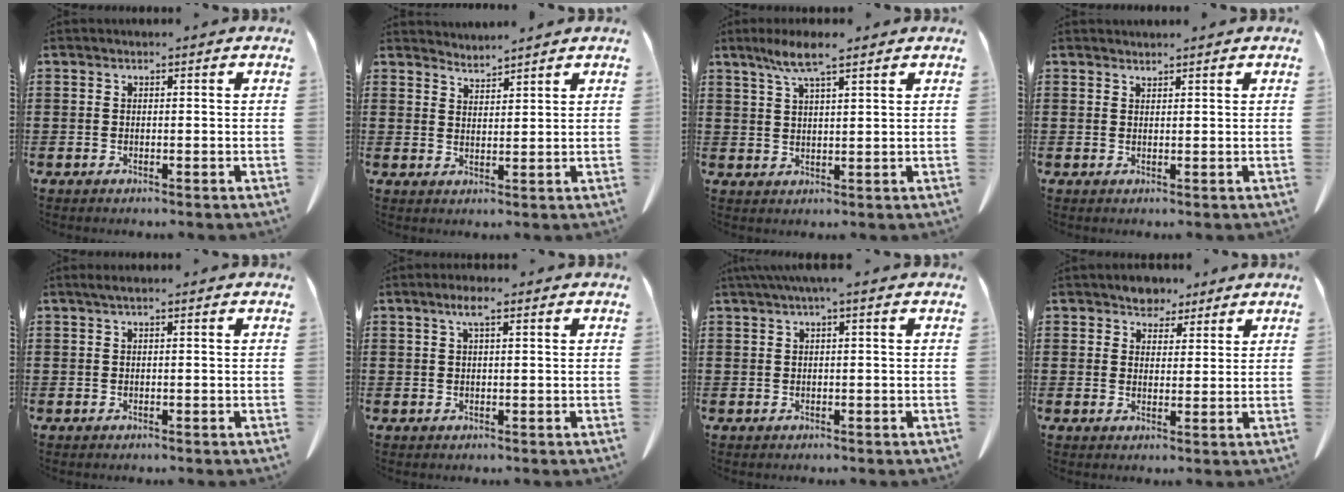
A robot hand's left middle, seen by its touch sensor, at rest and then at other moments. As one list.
[{"total": 2.6, "force": [2.6, -0.4, -0.5], "torque": [0.002, -0.010, 0.049]}, {"total": 6.0, "force": [4.1, 0.7, 4.4], "torque": [-0.096, 0.001, 0.071]}, {"total": 1.0, "force": [1.0, 0.0, 0.1], "torque": [-0.003, -0.001, 0.020]}, {"total": 0.9, "force": [0.1, 0.1, 0.9], "torque": [-0.016, 0.000, 0.003]}, {"total": 2.8, "force": [1.3, 0.7, 2.4], "torque": [-0.050, 0.008, 0.020]}, {"total": 1.6, "force": [0.4, 0.0, 1.5], "torque": [-0.027, -0.001, 0.007]}, {"total": 4.0, "force": [3.4, 2.2, 0.2], "torque": [-0.018, 0.005, 0.064]}]